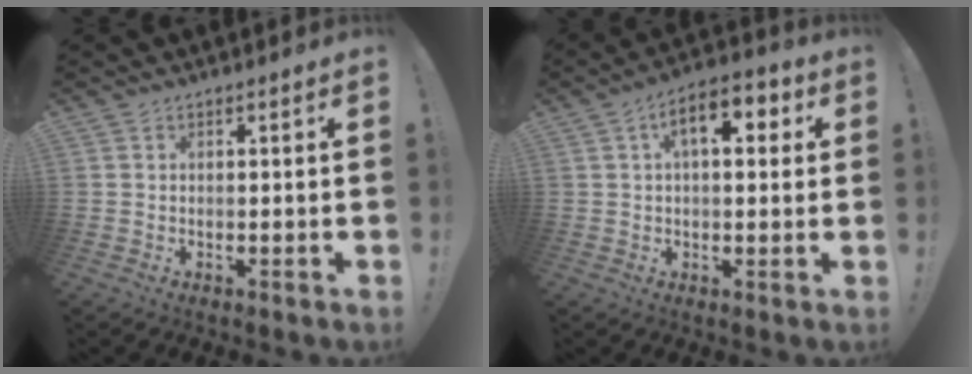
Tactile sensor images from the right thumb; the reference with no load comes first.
{"total": 9.6, "force": [2.7, 4.8, 7.9], "torque": [-0.107, 0.000, 0.040]}